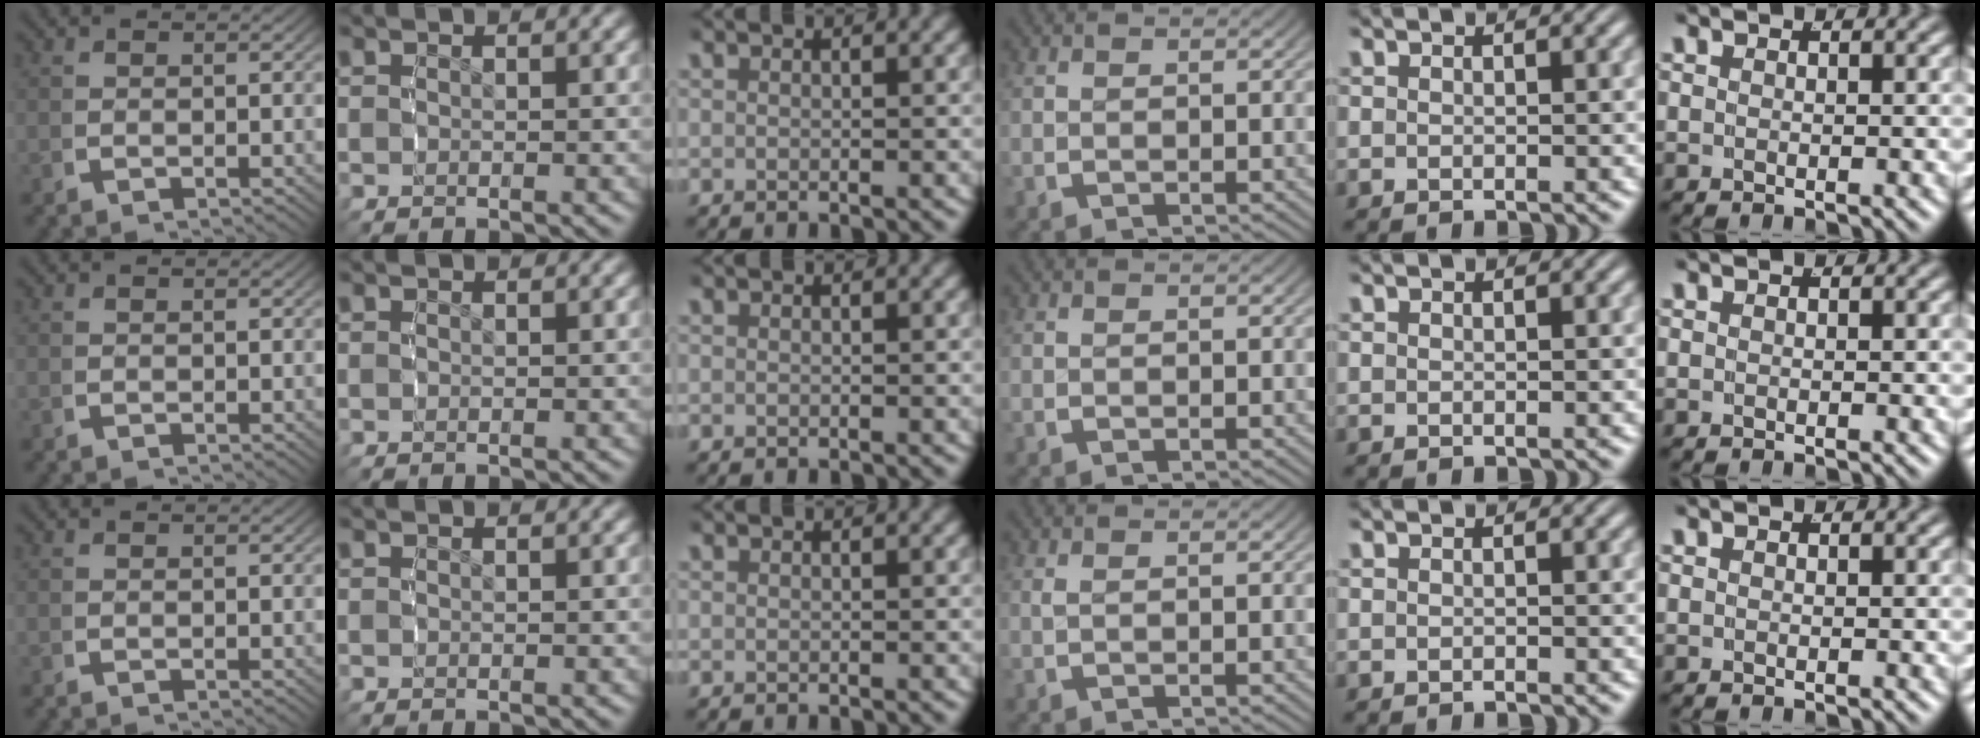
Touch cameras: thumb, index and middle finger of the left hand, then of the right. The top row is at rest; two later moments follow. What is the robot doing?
{"motion": "grasp_and_lifting", "object": "bowl"}